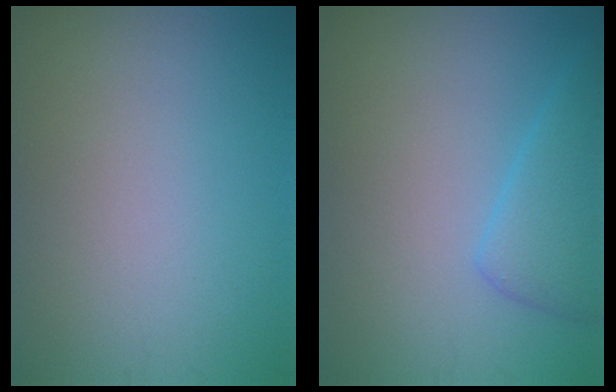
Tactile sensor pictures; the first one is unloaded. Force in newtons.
{"total": 3.5, "press": 3.5, "slide": 0.2}